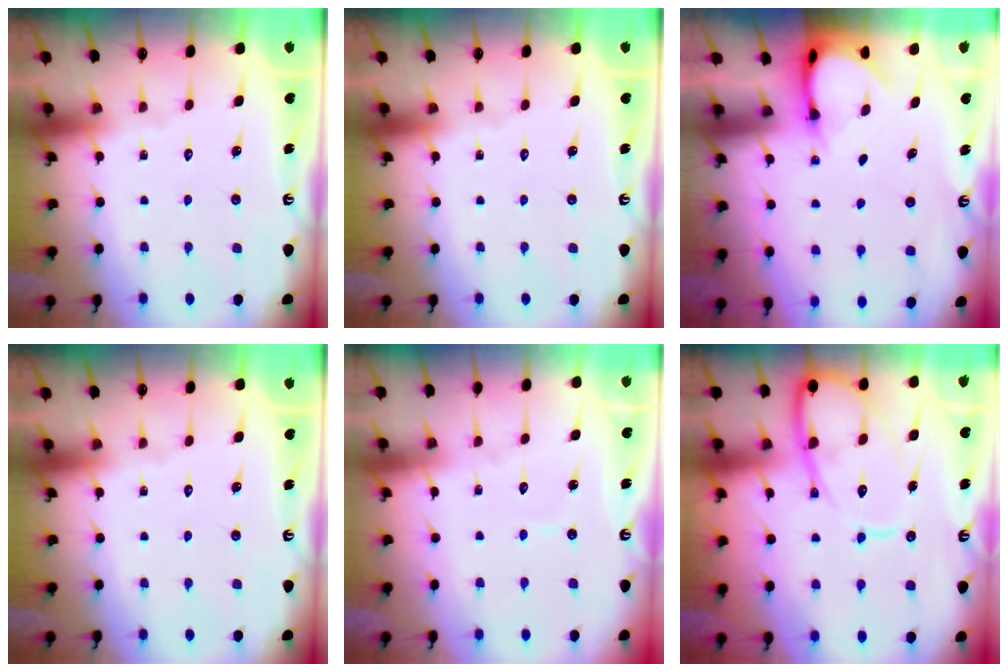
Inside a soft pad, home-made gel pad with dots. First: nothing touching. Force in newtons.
{"total": 0.0}
{"total": 4.0, "press": 4.0, "slide": 0.3}
{"total": 0.0}
{"total": 3.7, "press": 3.7, "slide": 0.4}
{"total": 14.2, "press": 14.1, "slide": 1.5}